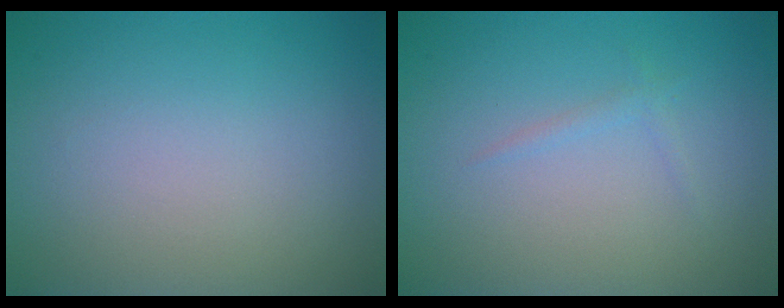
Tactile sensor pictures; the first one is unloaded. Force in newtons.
{"total": 0.8, "press": 0.8, "slide": 0.0}